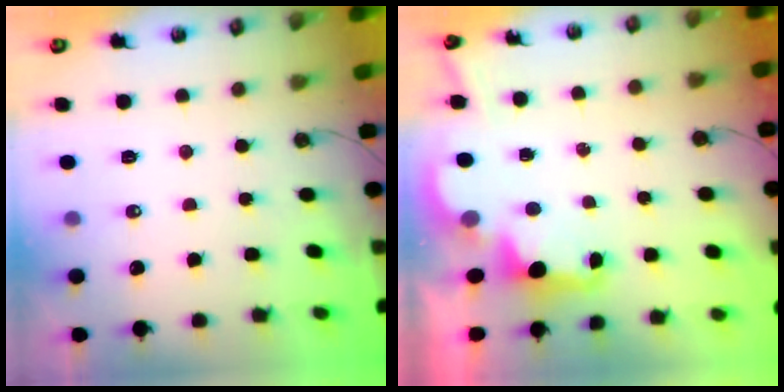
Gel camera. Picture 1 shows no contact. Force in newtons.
{"total": 2.6, "press": 2.5, "slide": 0.8}